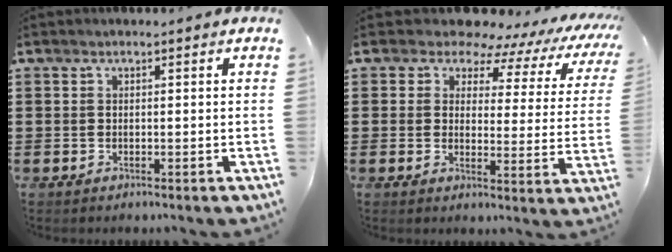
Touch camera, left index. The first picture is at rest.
{"total": 6.5, "force": [5.8, 2.2, 1.9], "torque": [-0.056, -0.041, 0.096]}